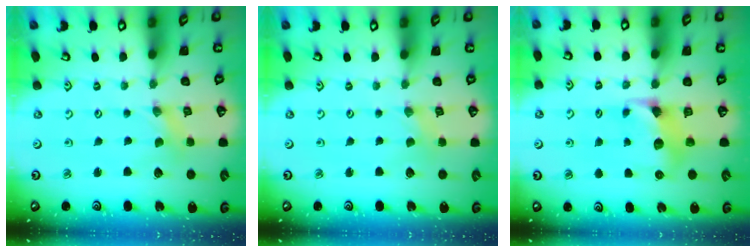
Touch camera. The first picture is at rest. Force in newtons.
{"total": 0.0}
{"total": 7.0, "press": 7.0, "slide": 0.6}